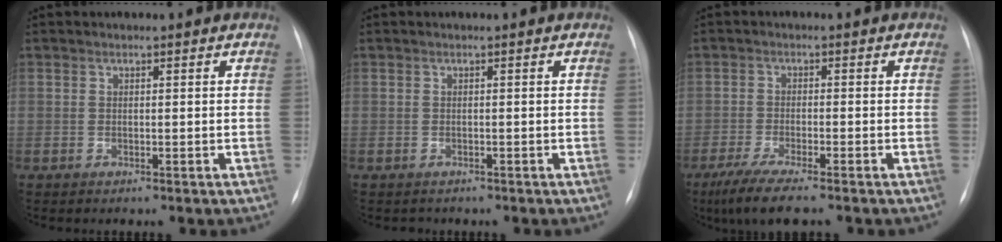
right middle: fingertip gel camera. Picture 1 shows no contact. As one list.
[{"total": 0.6, "force": [-0.5, 0.4, -0.1], "torque": [-0.006, 0.001, -0.006]}, {"total": 6.9, "force": [-5.0, 0.2, 4.7], "torque": [-0.086, -0.020, -0.084]}]